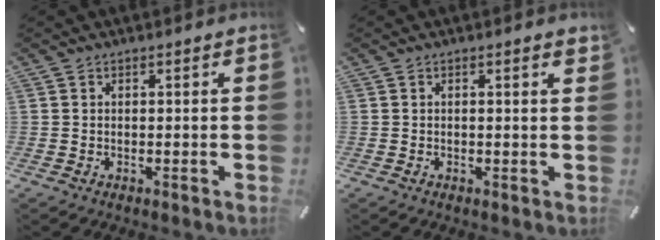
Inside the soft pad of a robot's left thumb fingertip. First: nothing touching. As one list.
[{"total": 0.9, "force": [0.2, 0.1, 0.9], "torque": [-0.009, -0.003, 0.002]}]